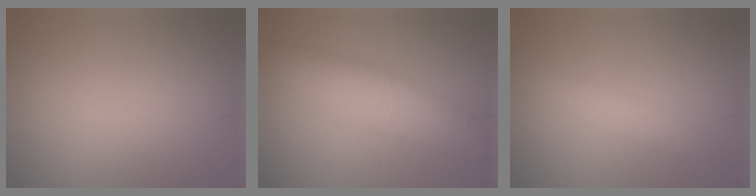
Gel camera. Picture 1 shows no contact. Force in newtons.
{"total": 4.9, "press": 4.9, "slide": 0.1}
{"total": 2.0, "press": 2.0, "slide": 0.0}